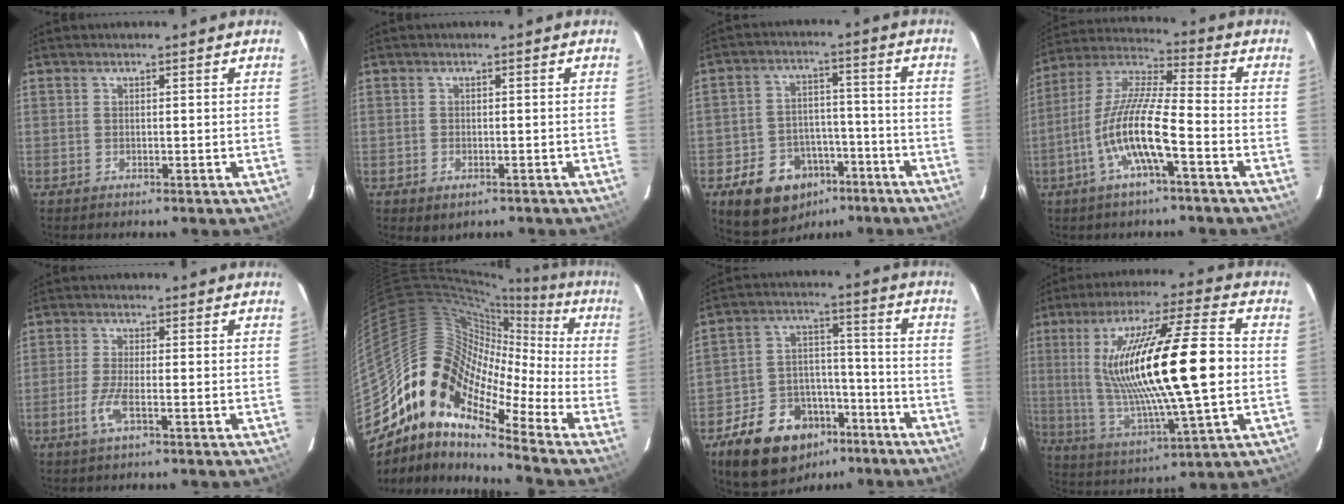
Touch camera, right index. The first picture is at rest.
{"total": 2.4, "force": [-1.1, 1.8, 1.1], "torque": [-0.021, -0.006, -0.011]}
{"total": 13.7, "force": [-7.9, 9.9, 5.2], "torque": [-0.122, 0.029, -0.096]}
{"total": 13.0, "force": [-5.1, 1.8, 11.9], "torque": [-0.237, -0.002, -0.101]}
{"total": 4.5, "force": [-1.9, 0.7, 4.1], "torque": [-0.090, -0.007, -0.041]}
{"total": 13.6, "force": [-7.8, 7.5, 8.1], "torque": [-0.112, 0.014, -0.174]}
{"total": 17.5, "force": [-10.9, 11.2, 7.8], "torque": [-0.171, 0.038, -0.156]}
{"total": 23.6, "force": [1.6, 3.3, 23.3], "torque": [-0.425, -0.004, 0.044]}